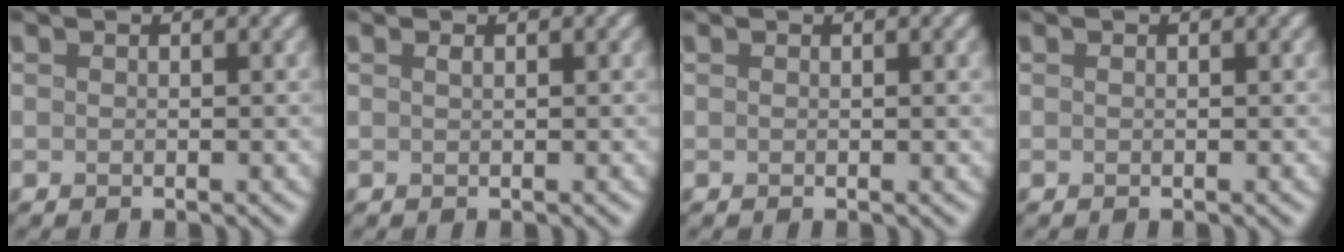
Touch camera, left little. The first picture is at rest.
{"total": 0.6, "force": [0.3, 0.2, 0.5], "torque": [-0.007, 0.005, 0.004]}
{"total": 0.7, "force": [0.1, 0.1, 0.7], "torque": [-0.007, 0.002, 0.001]}
{"total": 0.0}